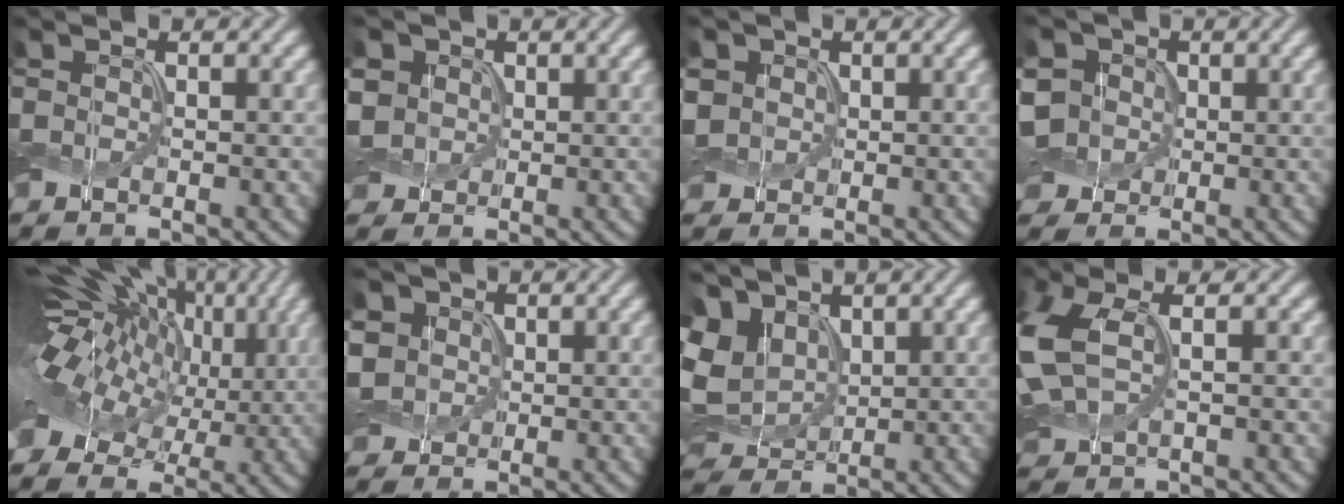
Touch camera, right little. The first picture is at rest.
{"total": 4.3, "force": [0.8, 3.7, 1.9], "torque": [-0.074, 0.017, 0.007]}
{"total": 2.7, "force": [0.4, 2.4, 1.1], "torque": [-0.035, 0.007, 0.003]}
{"total": 6.7, "force": [0.8, 5.6, 3.5], "torque": [-0.093, 0.032, -0.007]}
{"total": 18.8, "force": [3.0, 11.6, 14.5], "torque": [-0.248, 0.025, 0.035]}
{"total": 4.7, "force": [0.9, 4.1, 2.1], "torque": [-0.080, 0.022, 0.009]}
{"total": 8.9, "force": [2.6, 6.5, 5.6], "torque": [-0.131, 0.015, 0.053]}
{"total": 7.0, "force": [0.5, 4.0, 5.7], "torque": [-0.159, 0.008, 0.014]}